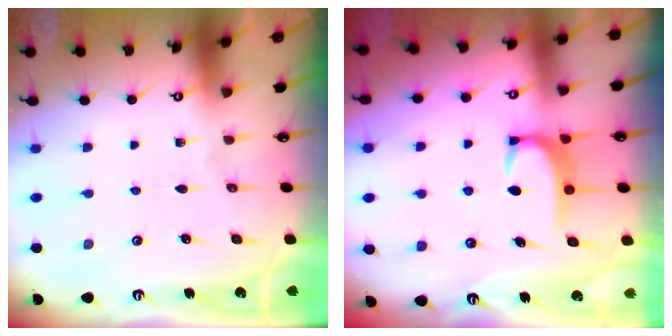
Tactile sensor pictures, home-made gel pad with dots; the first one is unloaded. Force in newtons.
{"total": 3.5, "press": 3.5, "slide": 0.4}